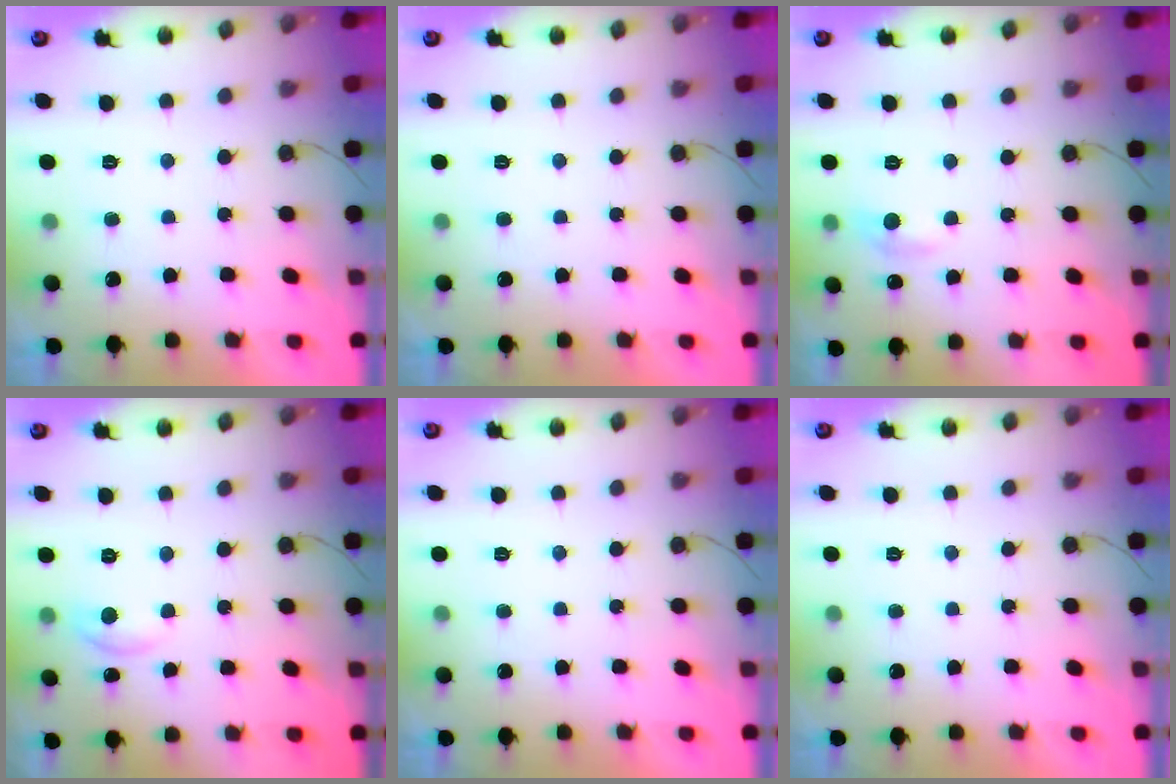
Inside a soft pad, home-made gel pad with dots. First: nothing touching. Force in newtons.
{"total": 0.0}
{"total": 5.9, "press": 5.9, "slide": 0.8}
{"total": 4.8, "press": 4.7, "slide": 0.6}
{"total": 0.0}
{"total": 0.0}